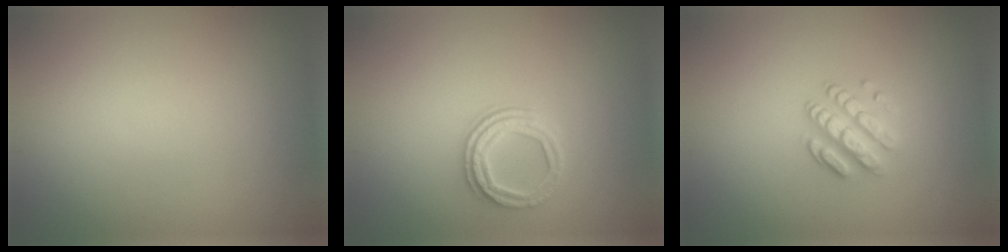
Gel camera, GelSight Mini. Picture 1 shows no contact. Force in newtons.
{"total": 2.7, "press": 2.4, "slide": 1.2}
{"total": 3.3, "press": 2.3, "slide": 2.3}